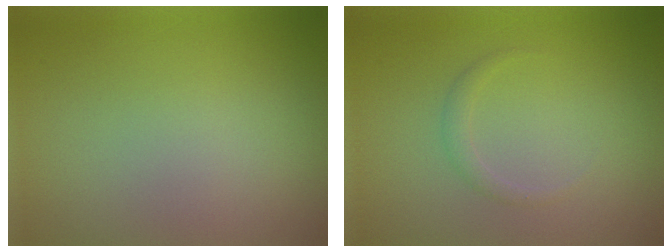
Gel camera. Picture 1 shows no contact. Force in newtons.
{"total": 1.0, "press": 1.0, "slide": 0.0}